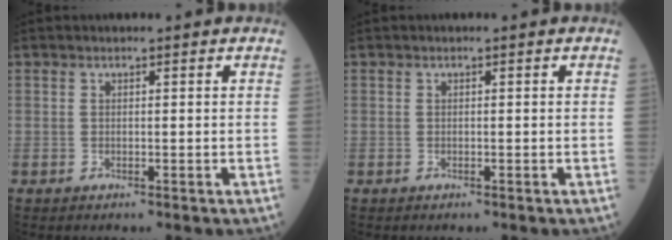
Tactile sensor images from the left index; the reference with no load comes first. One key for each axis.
{"total": 0.0}